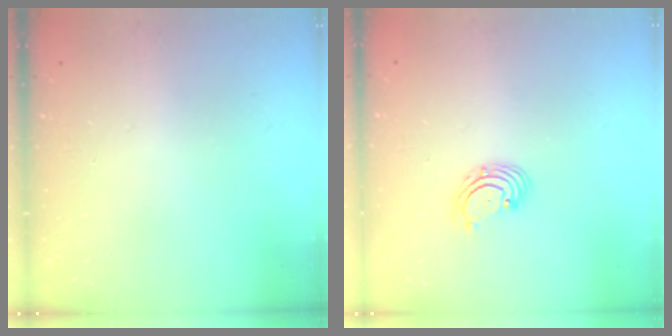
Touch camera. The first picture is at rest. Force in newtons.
{"total": 2.9, "press": 2.9, "slide": 0.3}